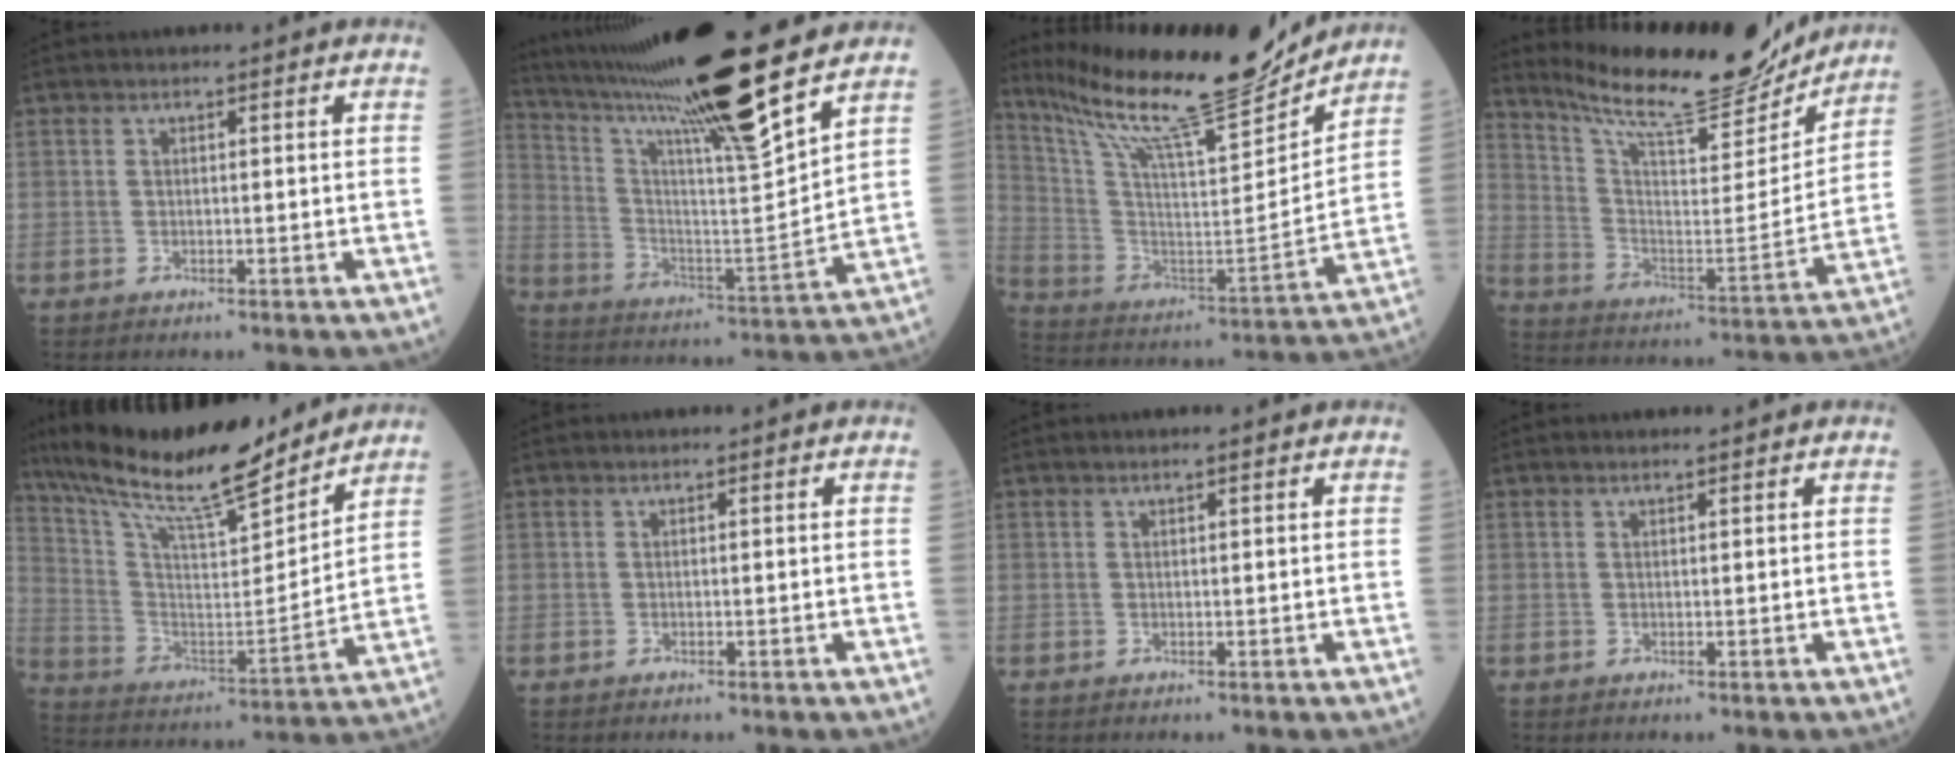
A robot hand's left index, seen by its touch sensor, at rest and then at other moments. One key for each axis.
{"total": 21.2, "fx": 16.8, "fy": -0.8, "fz": 12.9, "tx": -0.225, "ty": -0.012, "tz": 0.285}
{"total": 22.5, "fx": 19.9, "fy": 1.2, "fz": 10.3, "tx": -0.193, "ty": -0.034, "tz": 0.326}
{"total": 21.6, "fx": 19.7, "fy": 3.0, "fz": 8.4, "tx": -0.148, "ty": -0.031, "tz": 0.299}
{"total": 20.5, "fx": 17.8, "fy": 2.3, "fz": 9.9, "tx": -0.184, "ty": -0.005, "tz": 0.303}
{"total": 0.0}
{"total": 0.6, "fx": 0.4, "fy": 0.0, "fz": 0.4, "tx": -0.011, "ty": 0.001, "tz": 0.009}
{"total": 0.6, "fx": 0.5, "fy": 0.0, "fz": 0.3, "tx": -0.009, "ty": 0.000, "tz": 0.009}